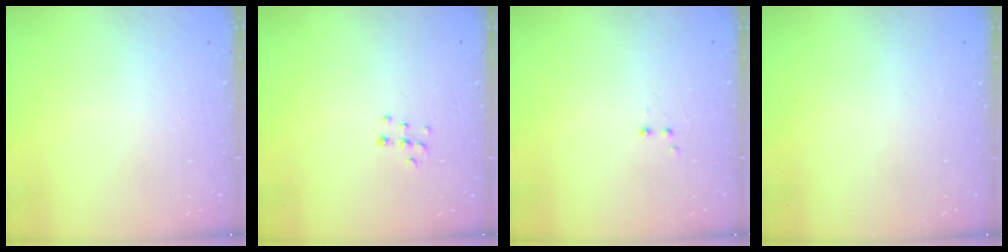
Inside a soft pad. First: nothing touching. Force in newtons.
{"total": 5.8, "press": 5.8, "slide": 0.4}
{"total": 1.9, "press": 1.8, "slide": 0.5}
{"total": 0.0}